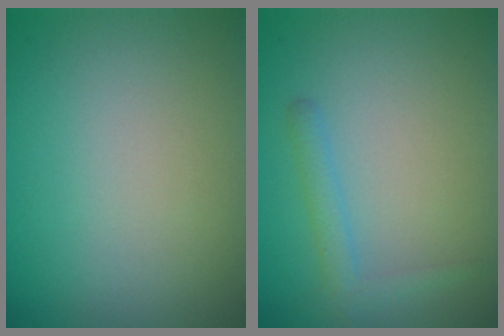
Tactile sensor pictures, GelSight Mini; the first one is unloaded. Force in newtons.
{"total": 1.7, "press": 1.7, "slide": 0.1}